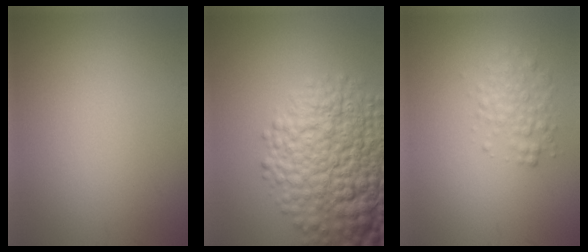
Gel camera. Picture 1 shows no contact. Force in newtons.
{"total": 11.7, "press": 11.7, "slide": 0.5}
{"total": 2.4, "press": 2.4, "slide": 0.1}